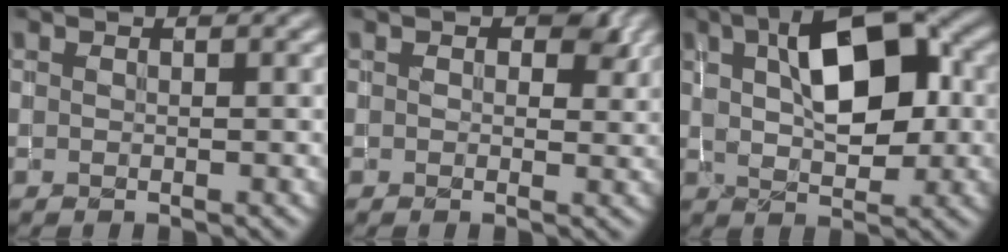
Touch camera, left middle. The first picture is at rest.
{"total": 2.7, "force": [0.8, 1.9, 1.7], "torque": [-0.021, 0.000, 0.014]}
{"total": 8.8, "force": [2.0, 4.2, 7.4], "torque": [-0.115, 0.020, 0.027]}